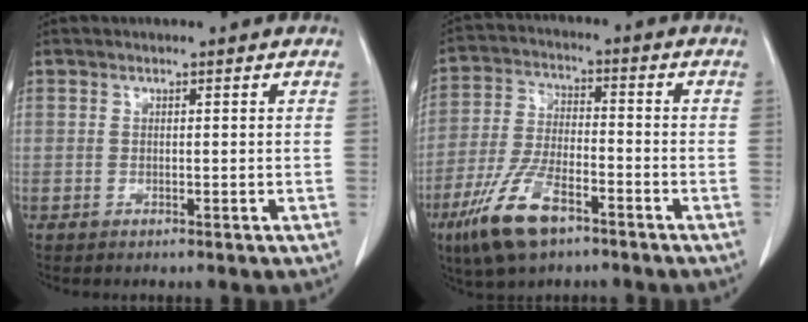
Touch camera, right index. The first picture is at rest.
{"total": 11.4, "force": [-6.9, 4.0, 8.2], "torque": [-0.174, -0.010, -0.127]}